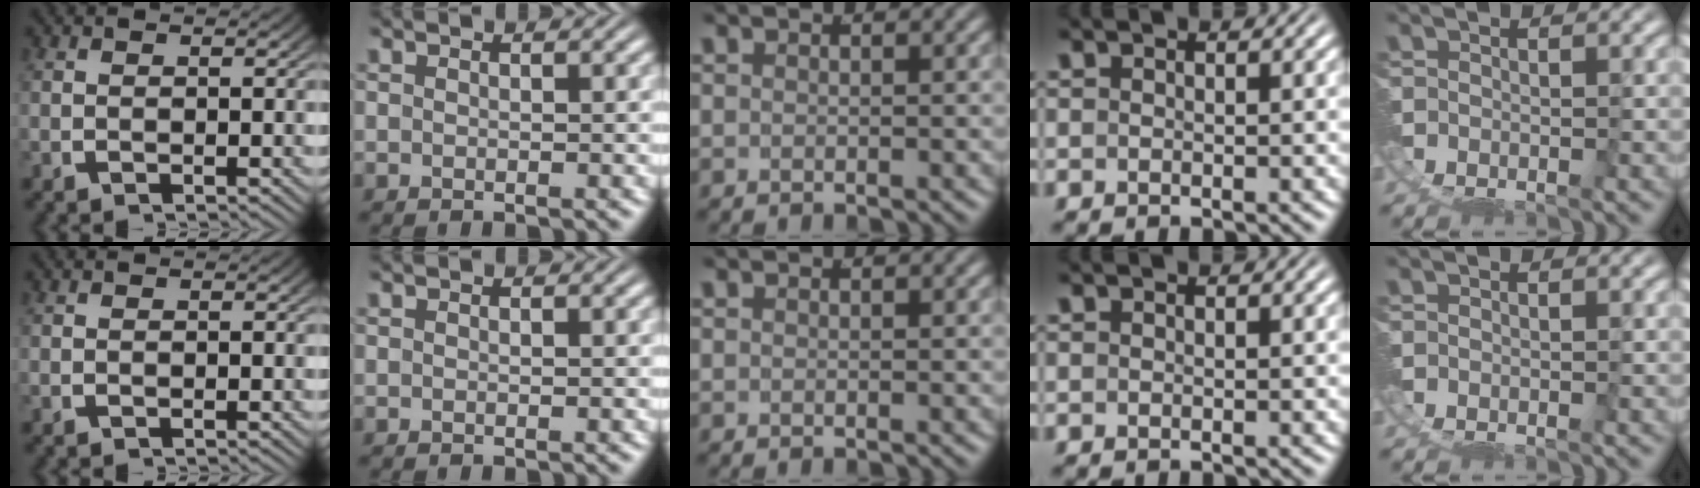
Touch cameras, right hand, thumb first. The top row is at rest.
{}